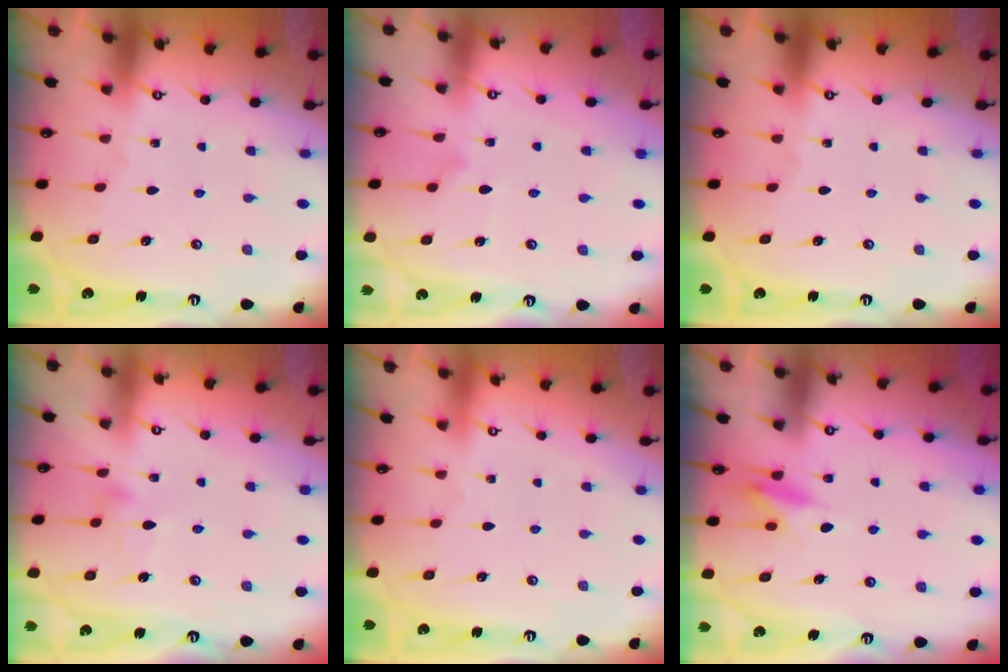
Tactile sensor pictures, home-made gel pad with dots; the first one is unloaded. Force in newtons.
{"total": 8.4, "press": 8.4, "slide": 0.4}
{"total": 0.0}
{"total": 4.0, "press": 4.0, "slide": 0.3}
{"total": 3.9, "press": 3.9, "slide": 0.1}
{"total": 6.0, "press": 6.0, "slide": 0.6}